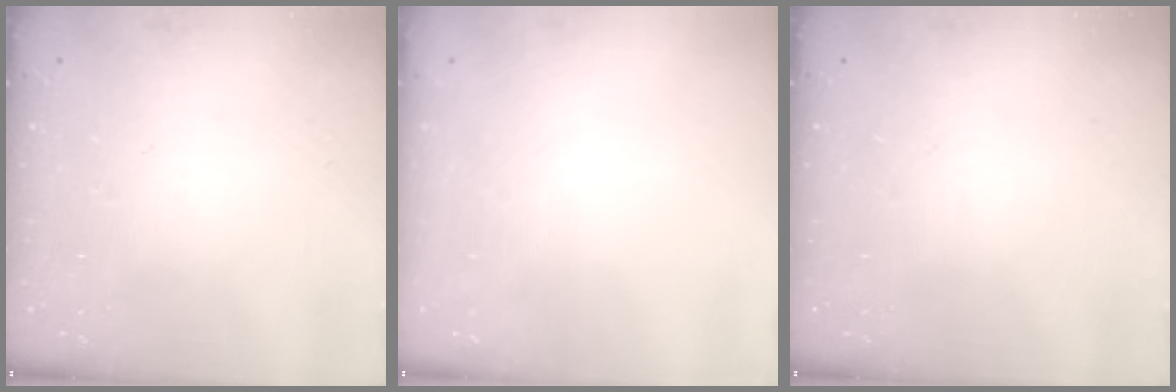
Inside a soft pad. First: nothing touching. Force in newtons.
{"total": 0.0}
{"total": 0.0}